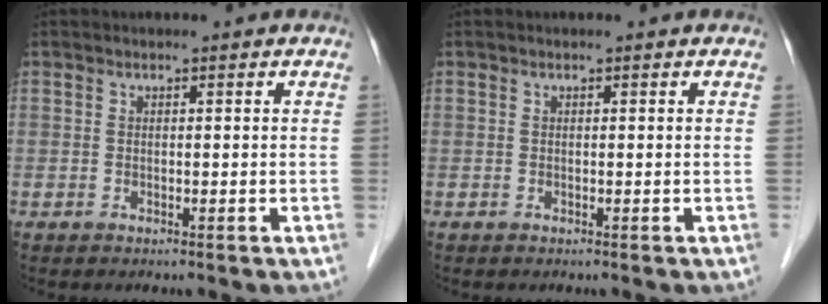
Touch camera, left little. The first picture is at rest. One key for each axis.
{"total": 0.0}